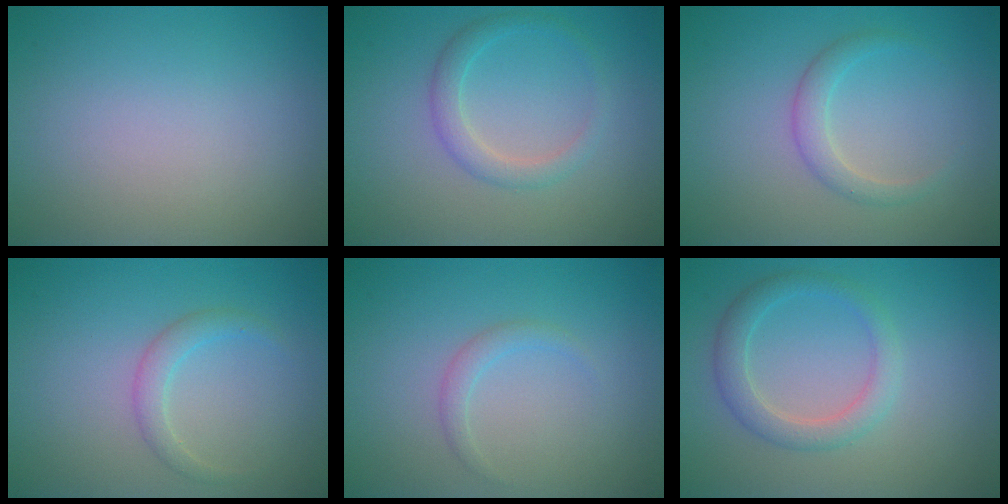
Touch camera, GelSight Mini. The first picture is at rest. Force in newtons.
{"total": 2.1, "press": 2.1, "slide": 0.1}
{"total": 1.9, "press": 1.9, "slide": 0.1}
{"total": 1.7, "press": 1.7, "slide": 0.2}
{"total": 1.2, "press": 1.1, "slide": 0.1}
{"total": 2.8, "press": 2.8, "slide": 0.1}